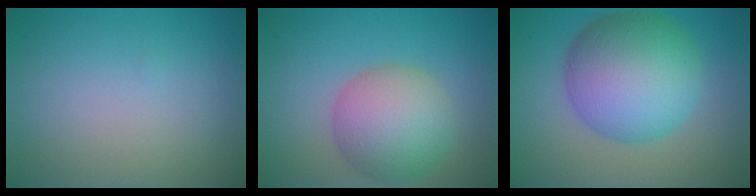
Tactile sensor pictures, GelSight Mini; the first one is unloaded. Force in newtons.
{"total": 6.8, "press": 6.8, "slide": 0.3}
{"total": 10.6, "press": 10.6, "slide": 0.1}